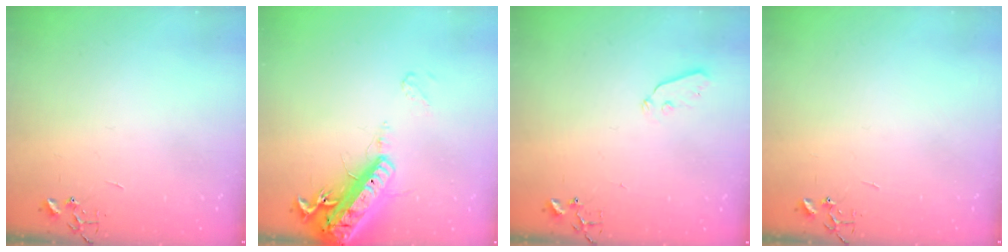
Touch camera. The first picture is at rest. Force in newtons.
{"total": 18.9, "press": 18.5, "slide": 3.7}
{"total": 4.4, "press": 4.3, "slide": 0.8}
{"total": 0.0}